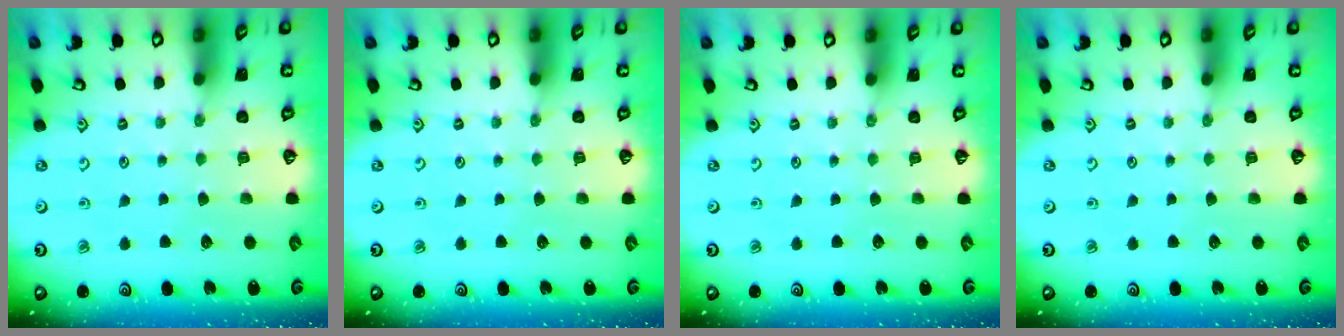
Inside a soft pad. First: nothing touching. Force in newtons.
{"total": 0.0}
{"total": 0.0}
{"total": 0.0}